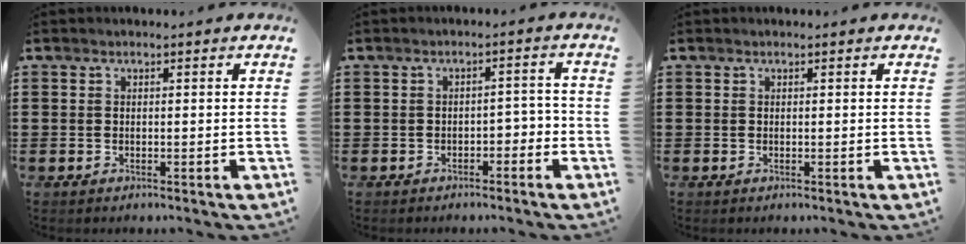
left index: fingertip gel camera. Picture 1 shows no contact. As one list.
[{"total": 2.3, "force": [-1.9, 0.8, 0.9], "torque": [-0.024, 0.004, -0.044]}, {"total": 0.0}]